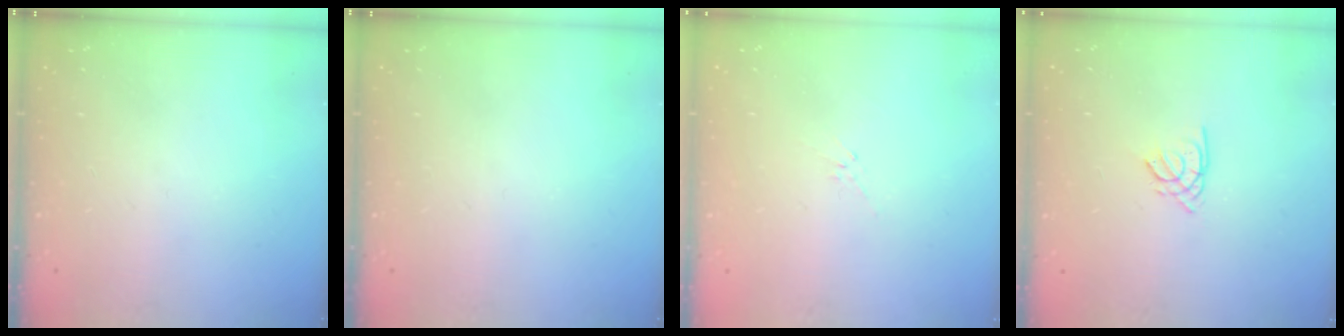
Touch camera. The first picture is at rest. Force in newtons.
{"total": 0.0}
{"total": 2.1, "press": 2.0, "slide": 0.6}
{"total": 1.5, "press": 1.4, "slide": 0.4}